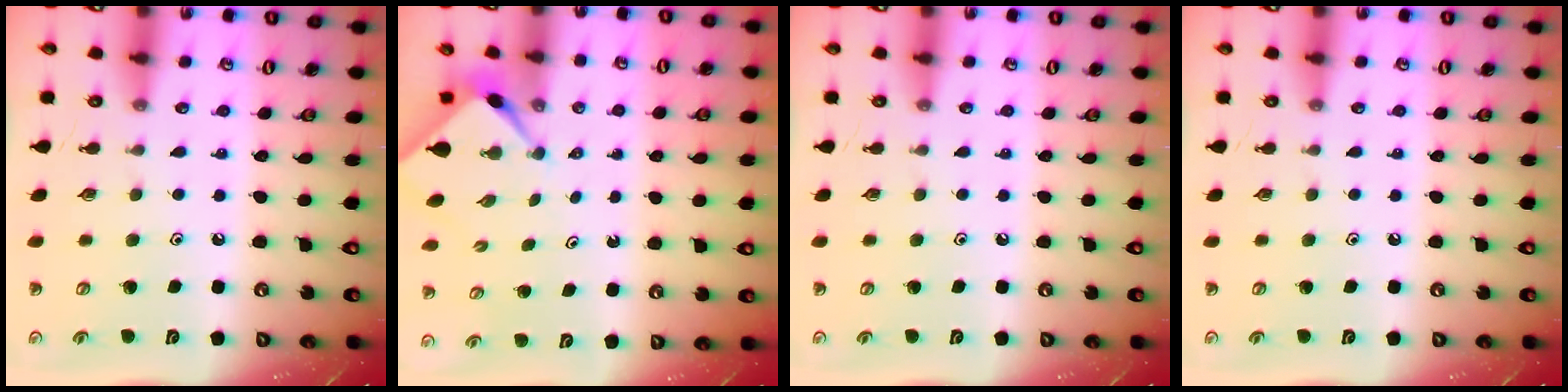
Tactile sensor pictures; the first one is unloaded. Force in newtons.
{"total": 2.2, "press": 2.2, "slide": 0.2}
{"total": 0.0}
{"total": 0.0}